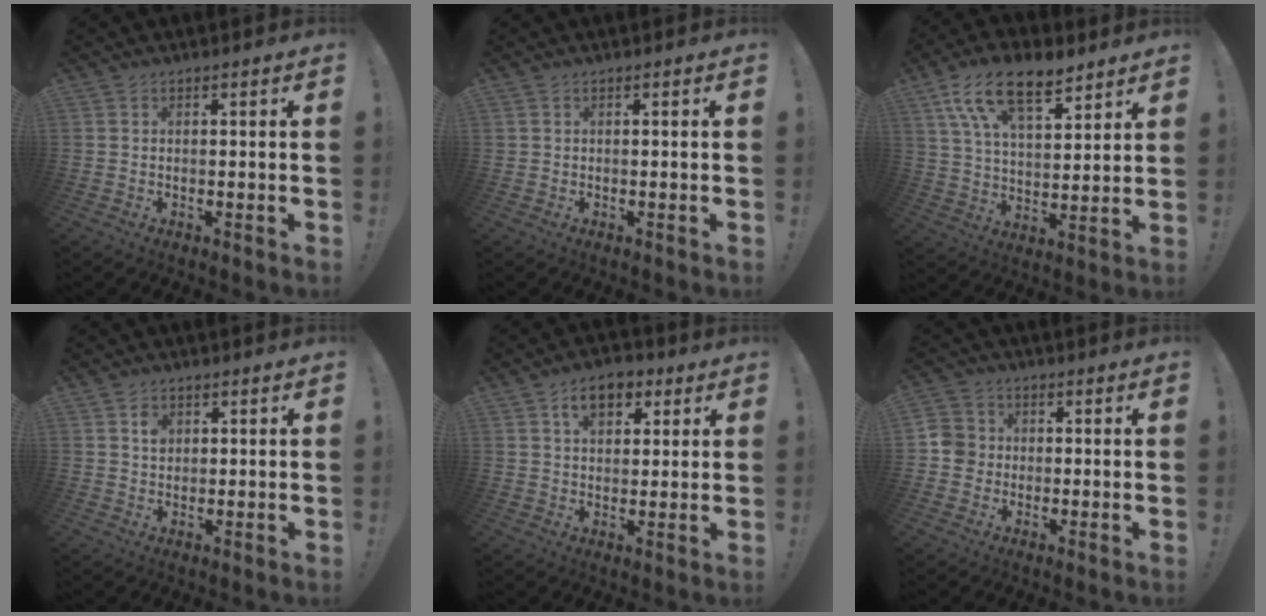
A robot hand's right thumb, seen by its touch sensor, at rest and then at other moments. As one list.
[{"total": 0.6, "force": [0.2, 0.5, 0.0], "torque": [-0.001, 0.002, 0.003]}, {"total": 15.9, "force": [10.3, 6.9, 10.0], "torque": [-0.178, -0.050, 0.187]}, {"total": 2.9, "force": [0.9, 2.4, 1.4], "torque": [-0.013, -0.002, 0.013]}, {"total": 8.6, "force": [4.0, 5.8, 4.9], "torque": [-0.064, -0.002, 0.073]}, {"total": 6.3, "force": [-0.7, 6.0, 1.7], "torque": [-0.037, 0.018, -0.008]}]